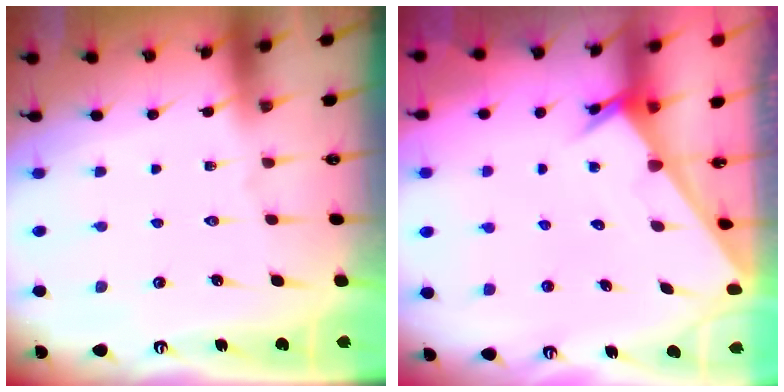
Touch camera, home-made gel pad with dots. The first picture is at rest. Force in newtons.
{"total": 2.1, "press": 2.1, "slide": 0.2}